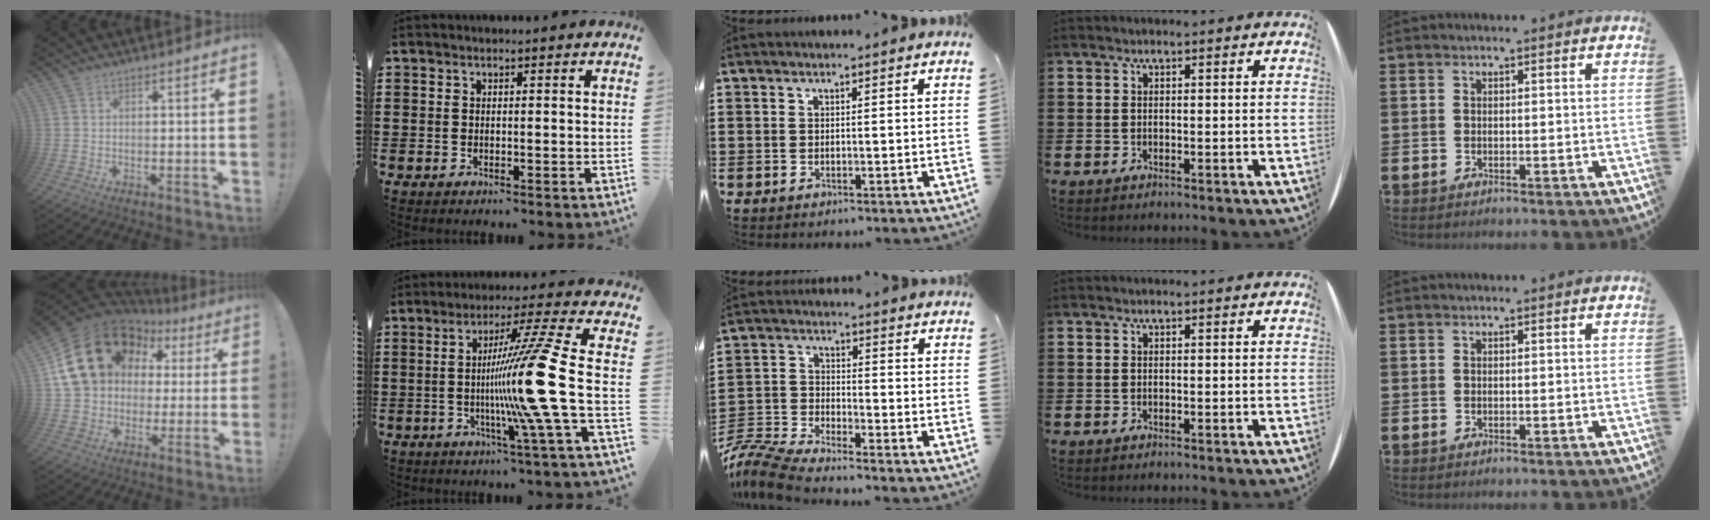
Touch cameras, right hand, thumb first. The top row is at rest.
{"thumb": {"total": 21.9, "force": [7.9, 16.4, 12.2], "torque": [-0.199, -0.033, 0.169]}, "index": {"total": 15.6, "force": [-1.5, -1.6, 15.5], "torque": [-0.284, -0.026, -0.047]}, "middle": {"total": 7.9, "force": [-7.5, 0.7, 2.3], "torque": [-0.067, -0.001, -0.156]}}